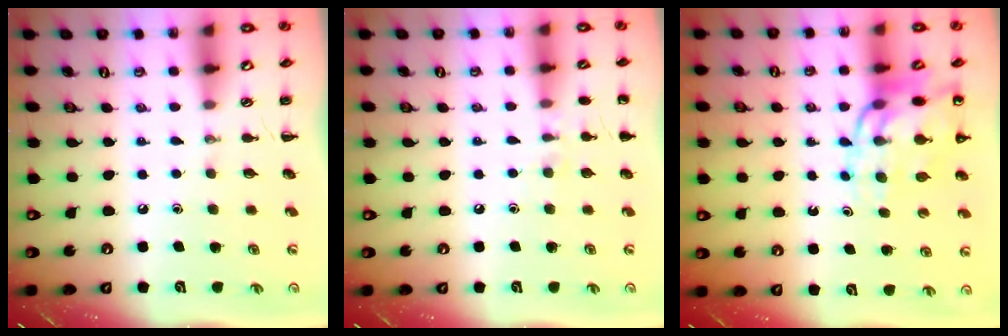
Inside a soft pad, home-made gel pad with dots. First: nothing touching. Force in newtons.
{"total": 6.5, "press": 6.3, "slide": 1.5}
{"total": 13.1, "press": 12.6, "slide": 3.5}